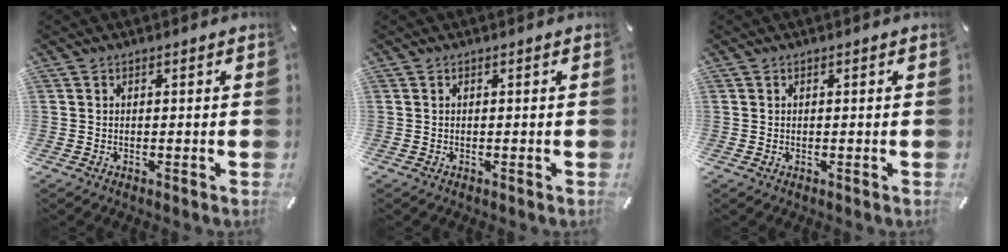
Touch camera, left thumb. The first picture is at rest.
{"total": 0.0}
{"total": 0.0}